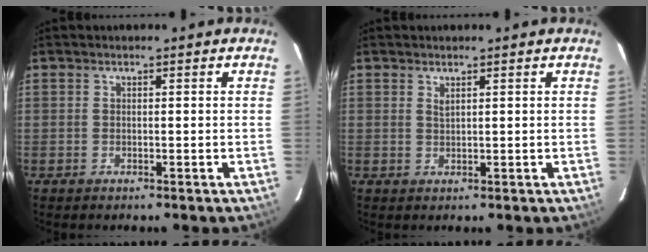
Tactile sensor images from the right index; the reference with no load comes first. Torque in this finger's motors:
{"motor_torque": [-0.06, 0.02, -0.01, 0.02]}